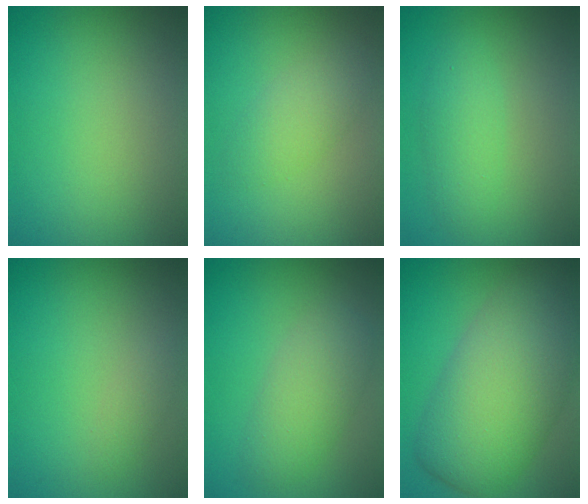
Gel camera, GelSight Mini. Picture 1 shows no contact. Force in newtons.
{"total": 2.4, "press": 2.4, "slide": 0.2}
{"total": 2.4, "press": 2.4, "slide": 0.0}
{"total": 0.9, "press": 0.9, "slide": 0.1}
{"total": 3.8, "press": 3.8, "slide": 0.1}
{"total": 11.3, "press": 11.3, "slide": 0.8}